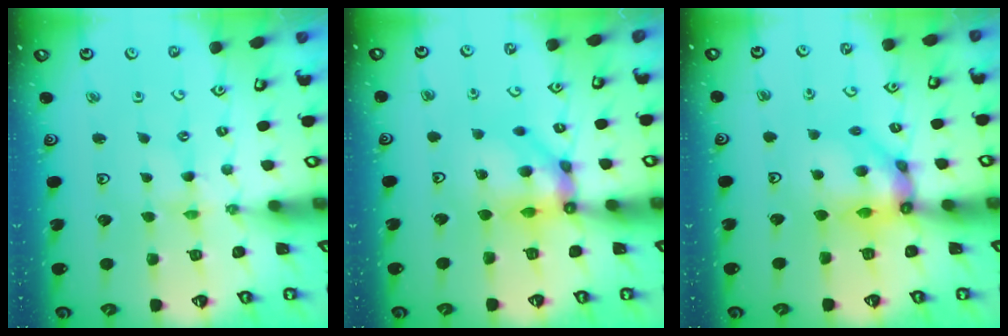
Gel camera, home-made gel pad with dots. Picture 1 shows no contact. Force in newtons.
{"total": 11.2, "press": 11.0, "slide": 2.4}
{"total": 12.3, "press": 12.3, "slide": 1.2}